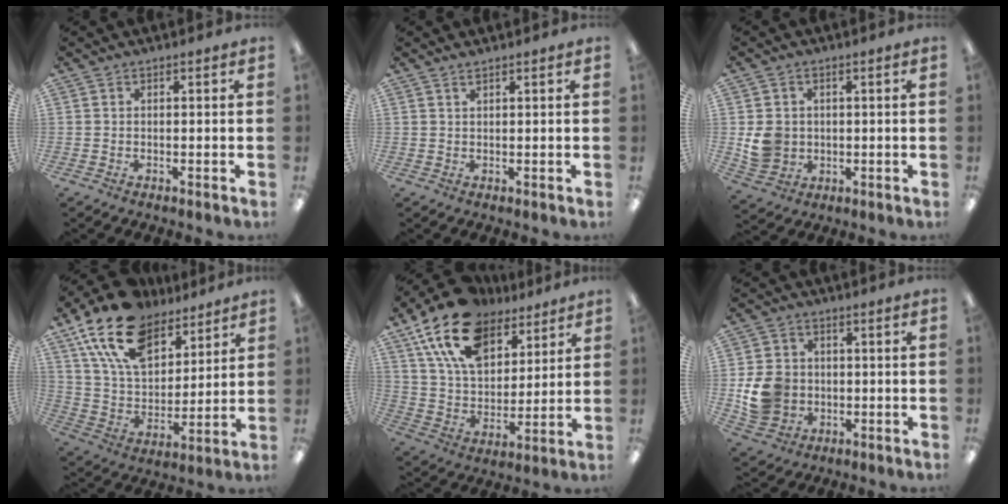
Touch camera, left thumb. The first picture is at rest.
{"total": 1.1, "force": [0.9, 0.2, 0.5], "torque": [-0.013, 0.000, 0.017]}
{"total": 6.4, "force": [0.3, 5.9, 2.5], "torque": [-0.051, 0.008, 0.009]}
{"total": 19.5, "force": [12.7, 11.0, 9.9], "torque": [-0.193, -0.057, 0.234]}
{"total": 19.1, "force": [12.4, 10.8, 9.8], "torque": [-0.189, -0.051, 0.226]}
{"total": 10.0, "force": [-0.9, 8.8, 4.7], "torque": [-0.107, 0.018, -0.013]}